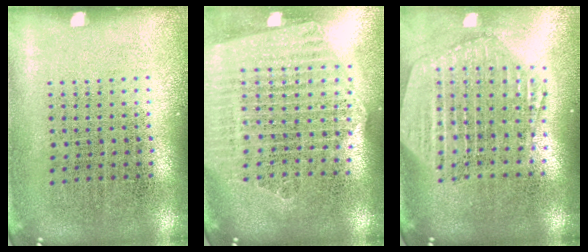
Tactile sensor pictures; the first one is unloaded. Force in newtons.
{"total": 2.5, "press": 2.2, "slide": 1.2}
{"total": 2.5, "press": 2.1, "slide": 1.3}